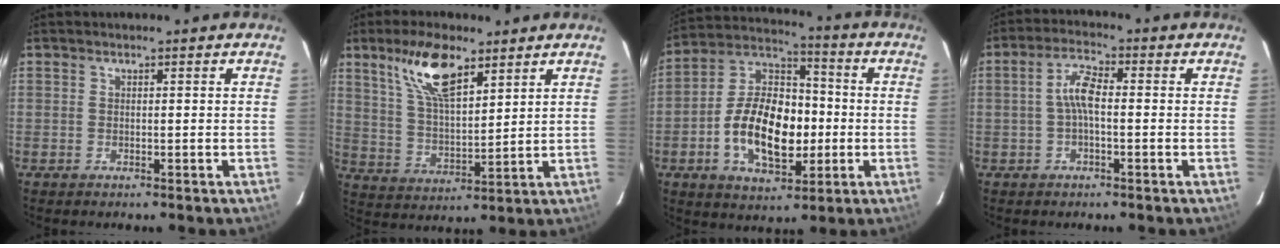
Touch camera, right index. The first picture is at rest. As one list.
[{"total": 12.0, "force": [7.4, 4.2, 8.5], "torque": [-0.160, 0.013, 0.148]}, {"total": 16.9, "force": [-3.4, 9.7, 13.4], "torque": [-0.258, 0.020, -0.053]}, {"total": 4.9, "force": [-0.5, 1.6, 4.6], "torque": [-0.096, 0.015, -0.009]}]